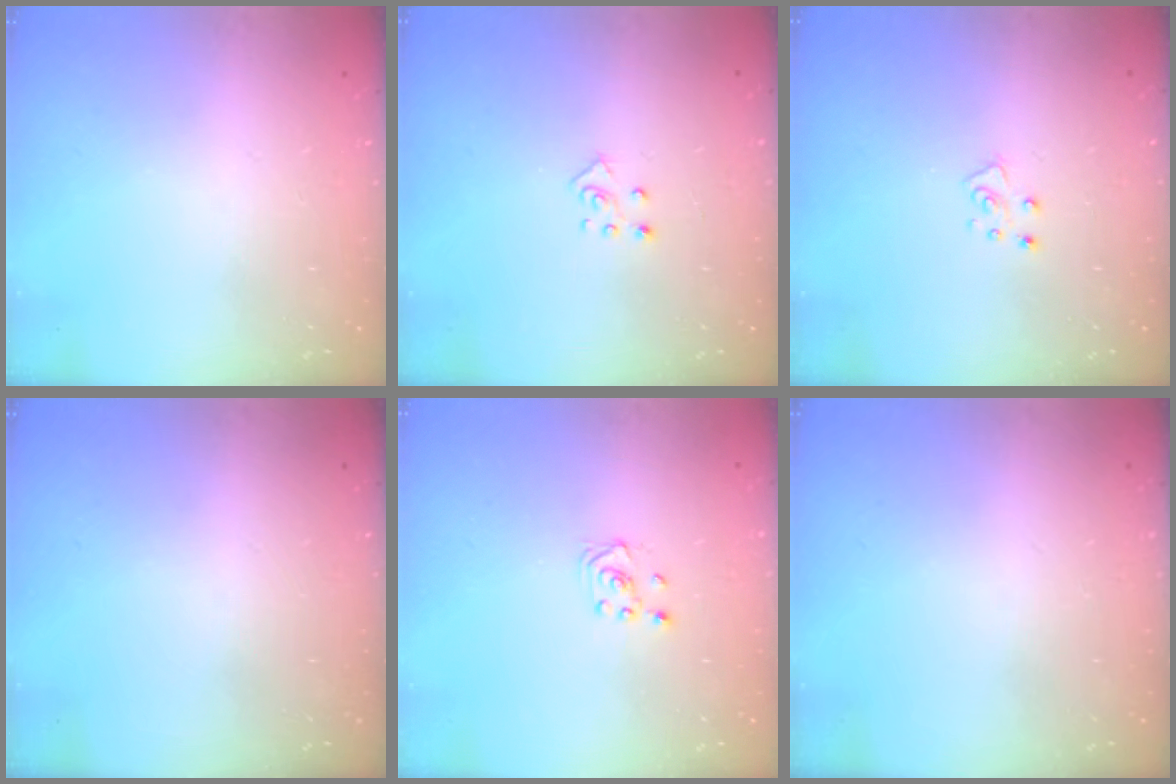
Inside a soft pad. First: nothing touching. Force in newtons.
{"total": 3.9, "press": 3.8, "slide": 0.3}
{"total": 4.8, "press": 4.8, "slide": 0.2}
{"total": 0.0}
{"total": 1.9, "press": 1.8, "slide": 0.6}
{"total": 0.0}